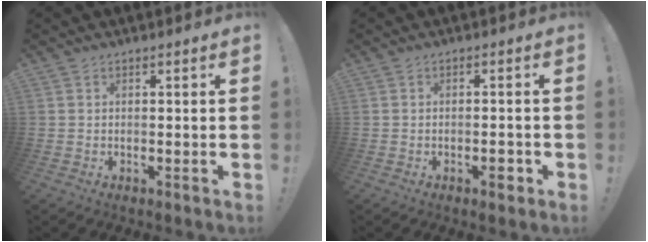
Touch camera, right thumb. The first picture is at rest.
{"total": 2.5, "force": [-1.4, 1.0, 1.9], "torque": [-0.015, 0.004, -0.025]}